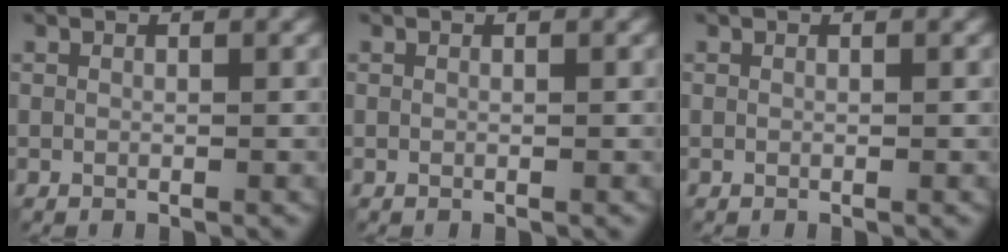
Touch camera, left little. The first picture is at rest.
{"total": 0.0}
{"total": 0.0}